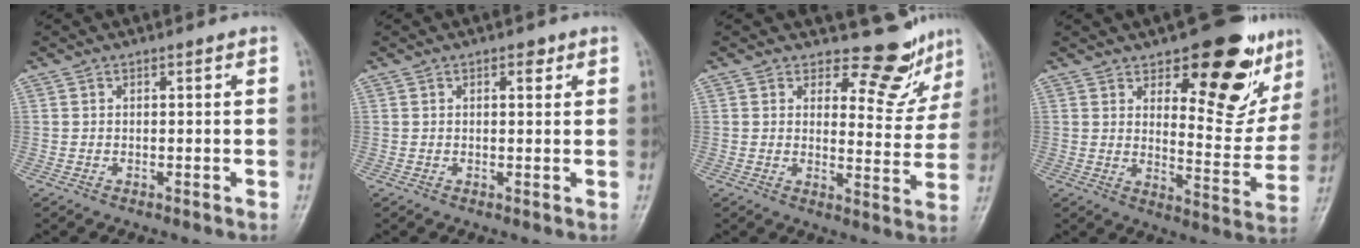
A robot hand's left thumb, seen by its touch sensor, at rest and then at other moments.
{"total": 1.8, "force": [0.9, 0.9, 1.3], "torque": [-0.012, -0.001, 0.011]}
{"total": 9.0, "force": [8.0, 3.7, 1.4], "torque": [0.015, -0.080, 0.094]}
{"total": 18.5, "force": [11.0, 8.0, 12.6], "torque": [-0.101, -0.069, 0.154]}